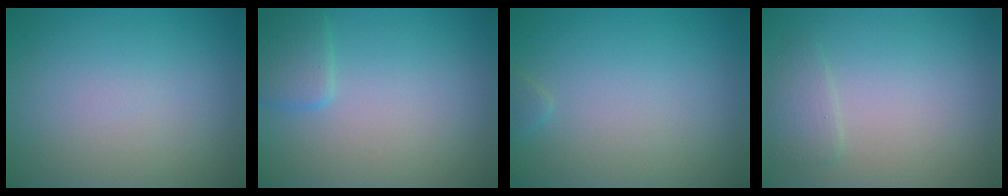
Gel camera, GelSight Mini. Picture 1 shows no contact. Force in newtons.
{"total": 1.8, "press": 1.8, "slide": 0.1}
{"total": 0.5, "press": 0.5, "slide": 0.1}
{"total": 1.4, "press": 1.4, "slide": 0.1}